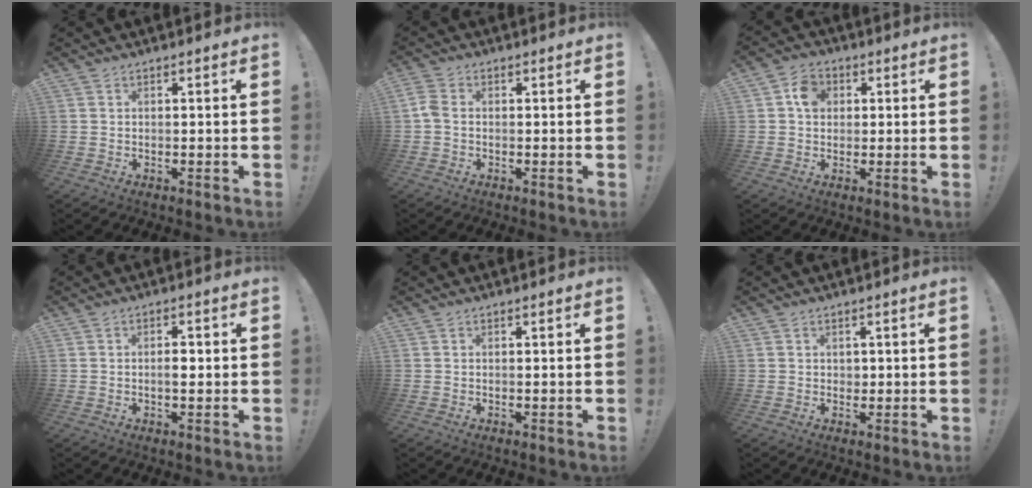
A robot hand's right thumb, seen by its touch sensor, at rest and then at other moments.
{"total": 4.0, "force": [-0.2, 2.7, 2.9], "torque": [-0.072, 0.010, -0.003]}
{"total": 6.0, "force": [1.4, 4.9, 3.3], "torque": [-0.042, 0.004, 0.024]}
{"total": 3.0, "force": [-0.2, 1.5, 2.6], "torque": [-0.030, 0.001, -0.010]}
{"total": 0.0}
{"total": 1.5, "force": [0.5, 1.4, 0.1], "torque": [0.001, 0.001, 0.009]}